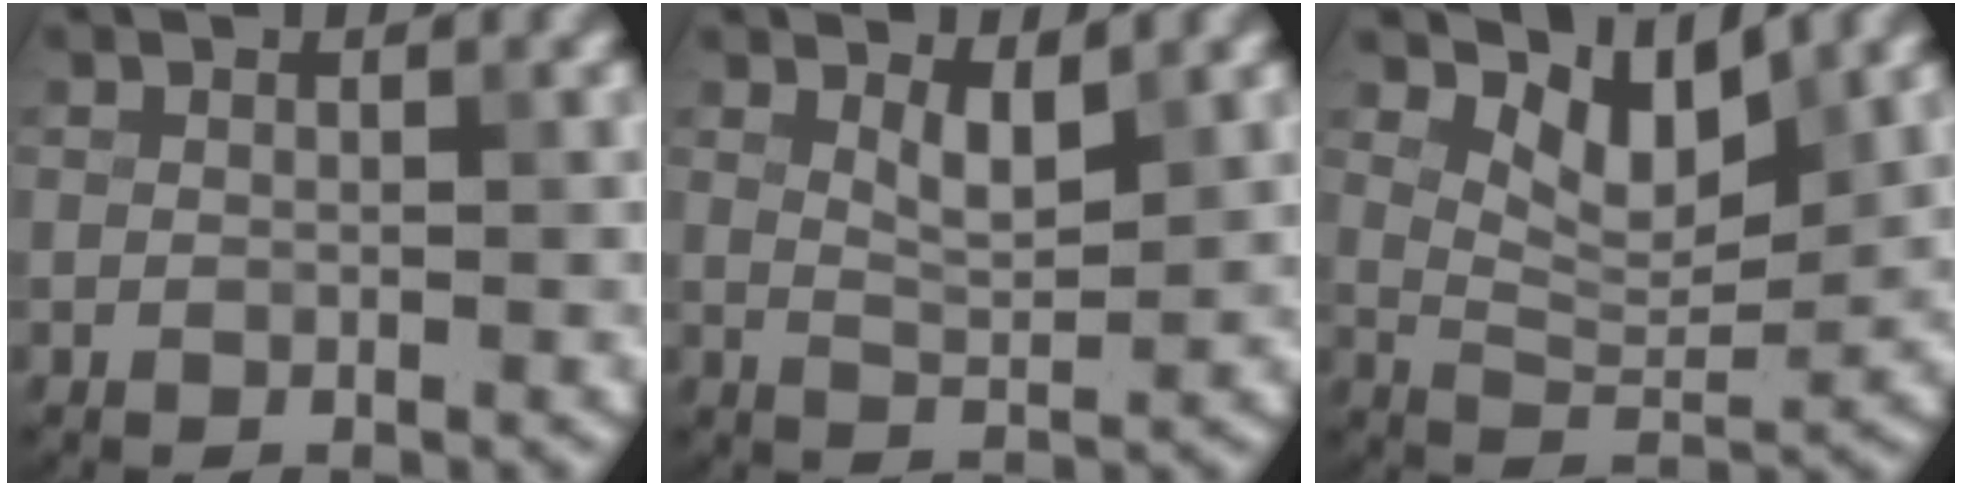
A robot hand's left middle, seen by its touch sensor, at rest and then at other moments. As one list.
[{"total": 2.2, "force": [1.4, 0.6, 1.7], "torque": [-0.030, -0.007, 0.027]}, {"total": 4.6, "force": [2.7, 1.9, 3.1], "torque": [-0.061, -0.011, 0.046]}]